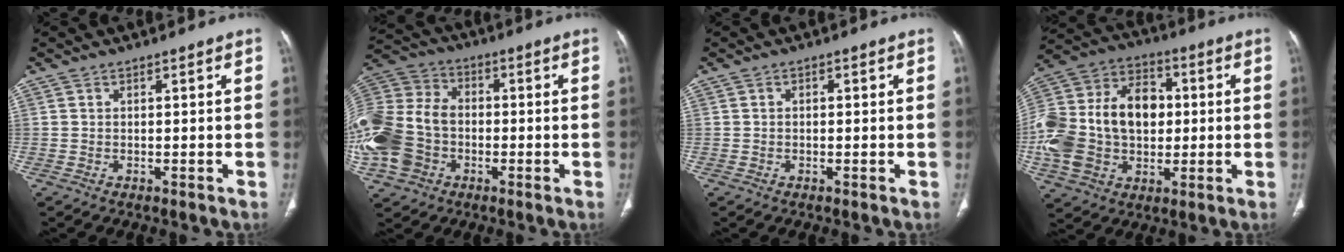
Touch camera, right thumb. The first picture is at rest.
{"total": 20.6, "force": [-4.5, 15.9, 12.2], "torque": [-0.305, 0.031, -0.084]}
{"total": 0.7, "force": [0.0, 0.5, 0.5], "torque": [-0.009, 0.002, 0.000]}
{"total": 23.8, "force": [-0.2, 16.5, 17.0], "torque": [-0.350, 0.025, 0.004]}